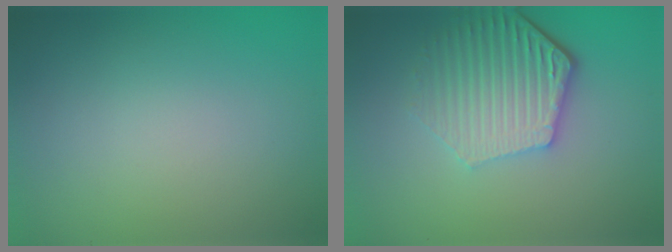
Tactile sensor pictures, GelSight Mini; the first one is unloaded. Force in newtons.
{"total": 5.5, "press": 4.3, "slide": 3.5}